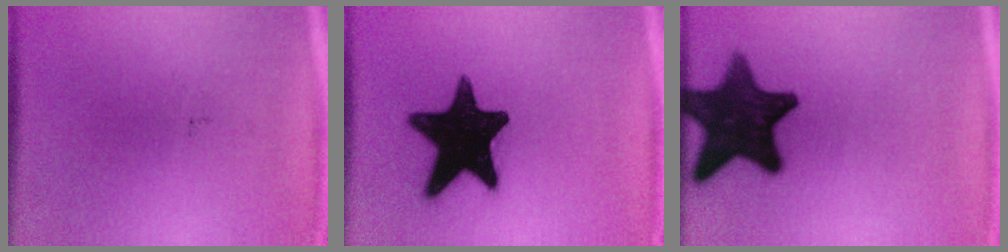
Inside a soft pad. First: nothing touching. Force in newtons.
{"total": 18.1}
{"total": 15.1}